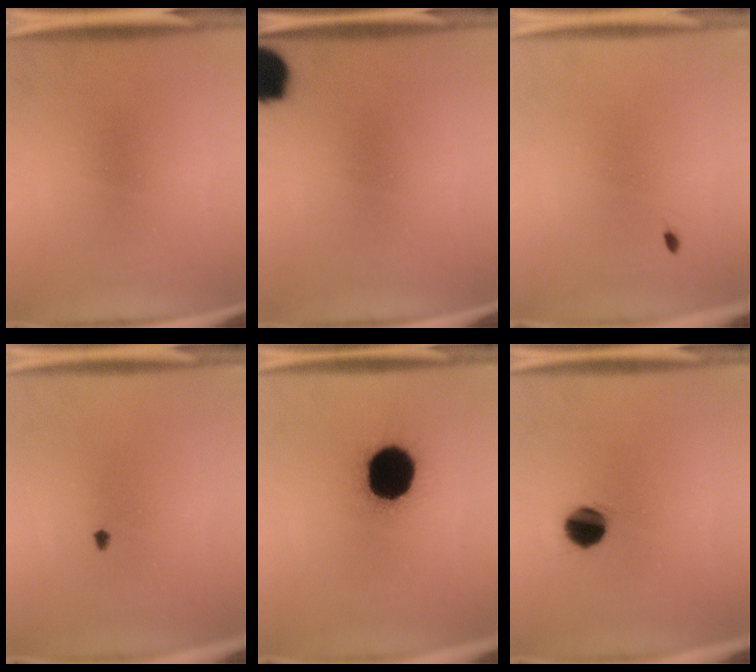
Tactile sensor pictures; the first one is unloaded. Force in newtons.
{"total": 11.1}
{"total": 0.5}
{"total": 0.7}
{"total": 19.8}
{"total": 7.6}